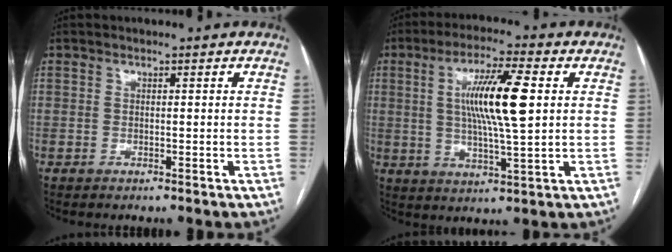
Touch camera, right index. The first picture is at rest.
{"total": 11.7, "force": [2.1, 1.0, 11.5], "torque": [-0.210, 0.003, 0.037]}